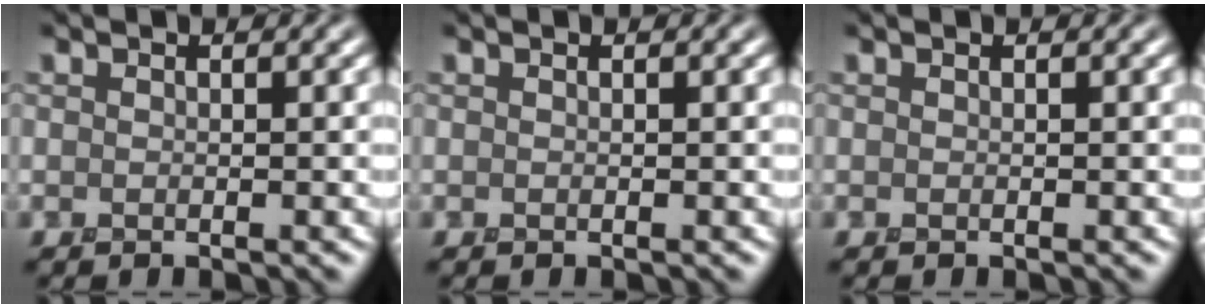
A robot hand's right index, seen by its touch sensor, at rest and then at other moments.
{"total": 0.0}
{"total": 0.0}